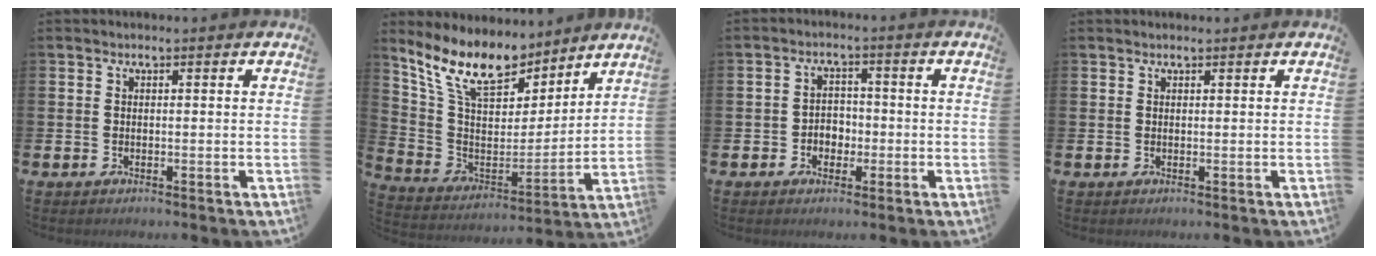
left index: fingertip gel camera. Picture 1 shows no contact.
{"total": 12.9, "force": [10.8, 4.9, 5.2], "torque": [-0.151, -0.053, 0.195]}
{"total": 2.8, "force": [-1.1, 2.3, 1.1], "torque": [-0.025, 0.008, -0.027]}
{"total": 0.7, "force": [0.6, 0.1, 0.2], "torque": [-0.002, 0.001, 0.012]}